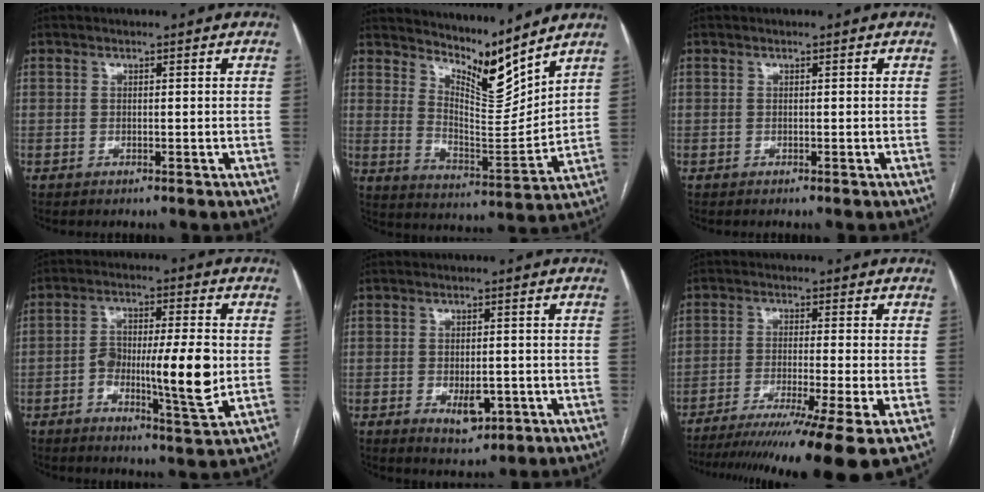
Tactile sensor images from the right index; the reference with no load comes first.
{"total": 9.7, "force": [9.0, 0.6, 3.8], "torque": [-0.070, -0.027, 0.162]}
{"total": 0.0}
{"total": 11.7, "force": [-1.6, 2.2, 11.3], "torque": [-0.191, 0.005, -0.024]}
{"total": 4.8, "force": [-1.6, 2.4, 3.8], "torque": [-0.055, -0.004, -0.013]}
{"total": 16.5, "force": [-11.9, -1.6, 11.2], "torque": [-0.142, -0.042, -0.188]}